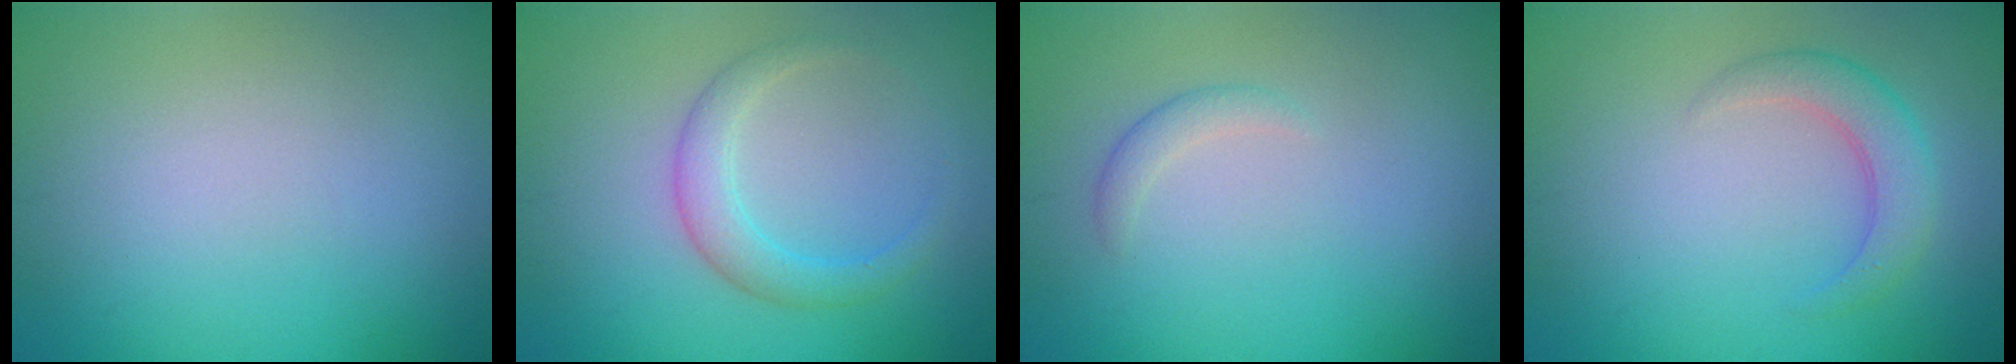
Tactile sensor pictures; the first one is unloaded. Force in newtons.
{"total": 2.7, "press": 2.7, "slide": 0.1}
{"total": 1.1, "press": 1.1, "slide": 0.1}
{"total": 3.0, "press": 3.0, "slide": 0.1}